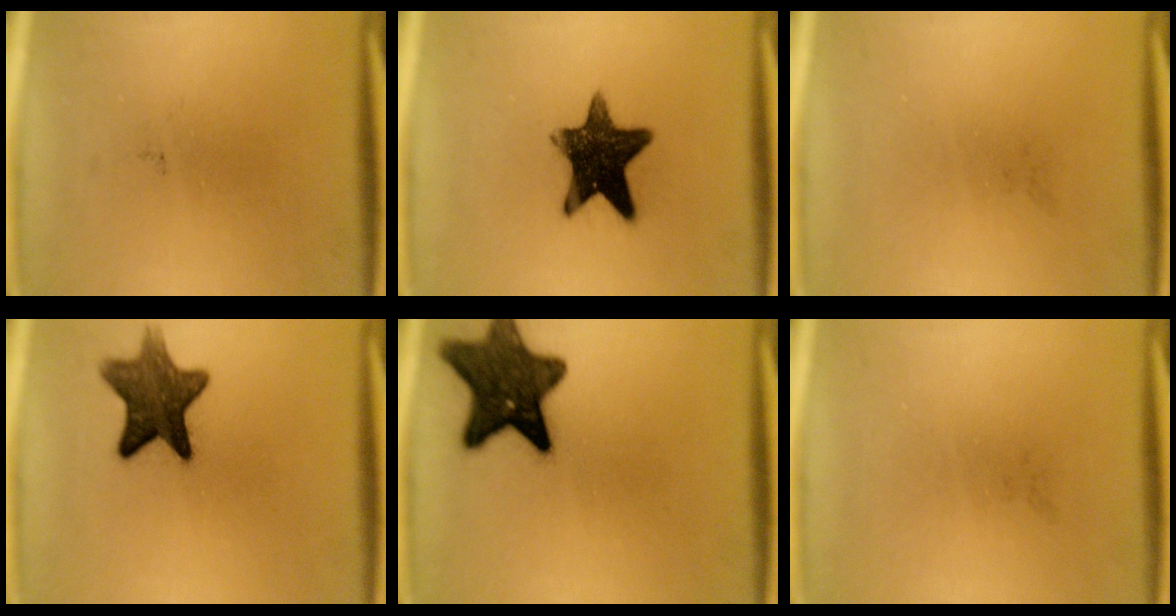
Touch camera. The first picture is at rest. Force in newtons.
{"total": 13.3}
{"total": 0.0}
{"total": 10.7}
{"total": 13.5}
{"total": 0.0}